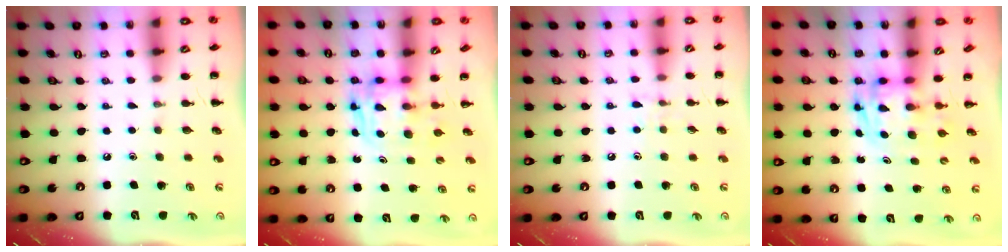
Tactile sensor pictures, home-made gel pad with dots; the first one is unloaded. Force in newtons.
{"total": 2.7, "press": 2.7, "slide": 0.2}
{"total": 4.6, "press": 4.3, "slide": 1.4}
{"total": 2.8, "press": 2.8, "slide": 0.5}